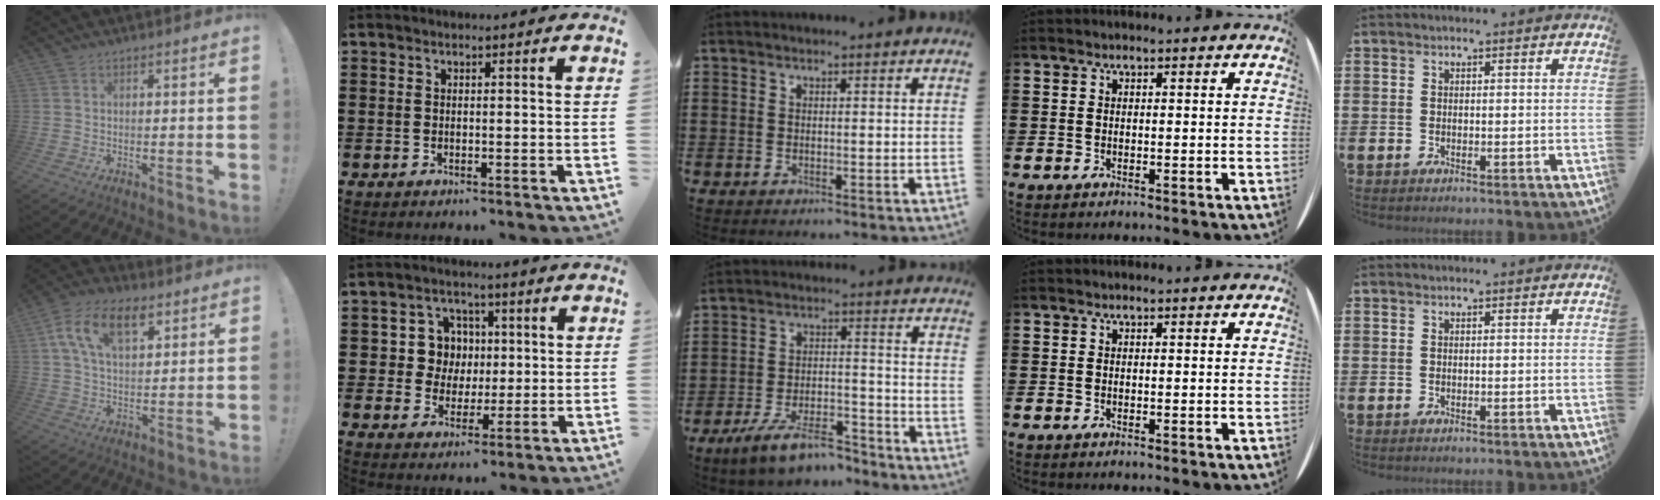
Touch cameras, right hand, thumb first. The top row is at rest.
{"thumb": {"total": 13.8, "force": [6.2, 7.8, 9.5], "torque": [-0.155, -0.005, 0.115]}, "index": {"total": 6.5, "force": [0.7, 6.1, 2.3], "torque": [-0.063, 0.019, 0.010]}, "middle": {"total": 9.3, "force": [-7.4, 2.4, 5.1], "torque": [-0.096, 0.017, -0.139]}}